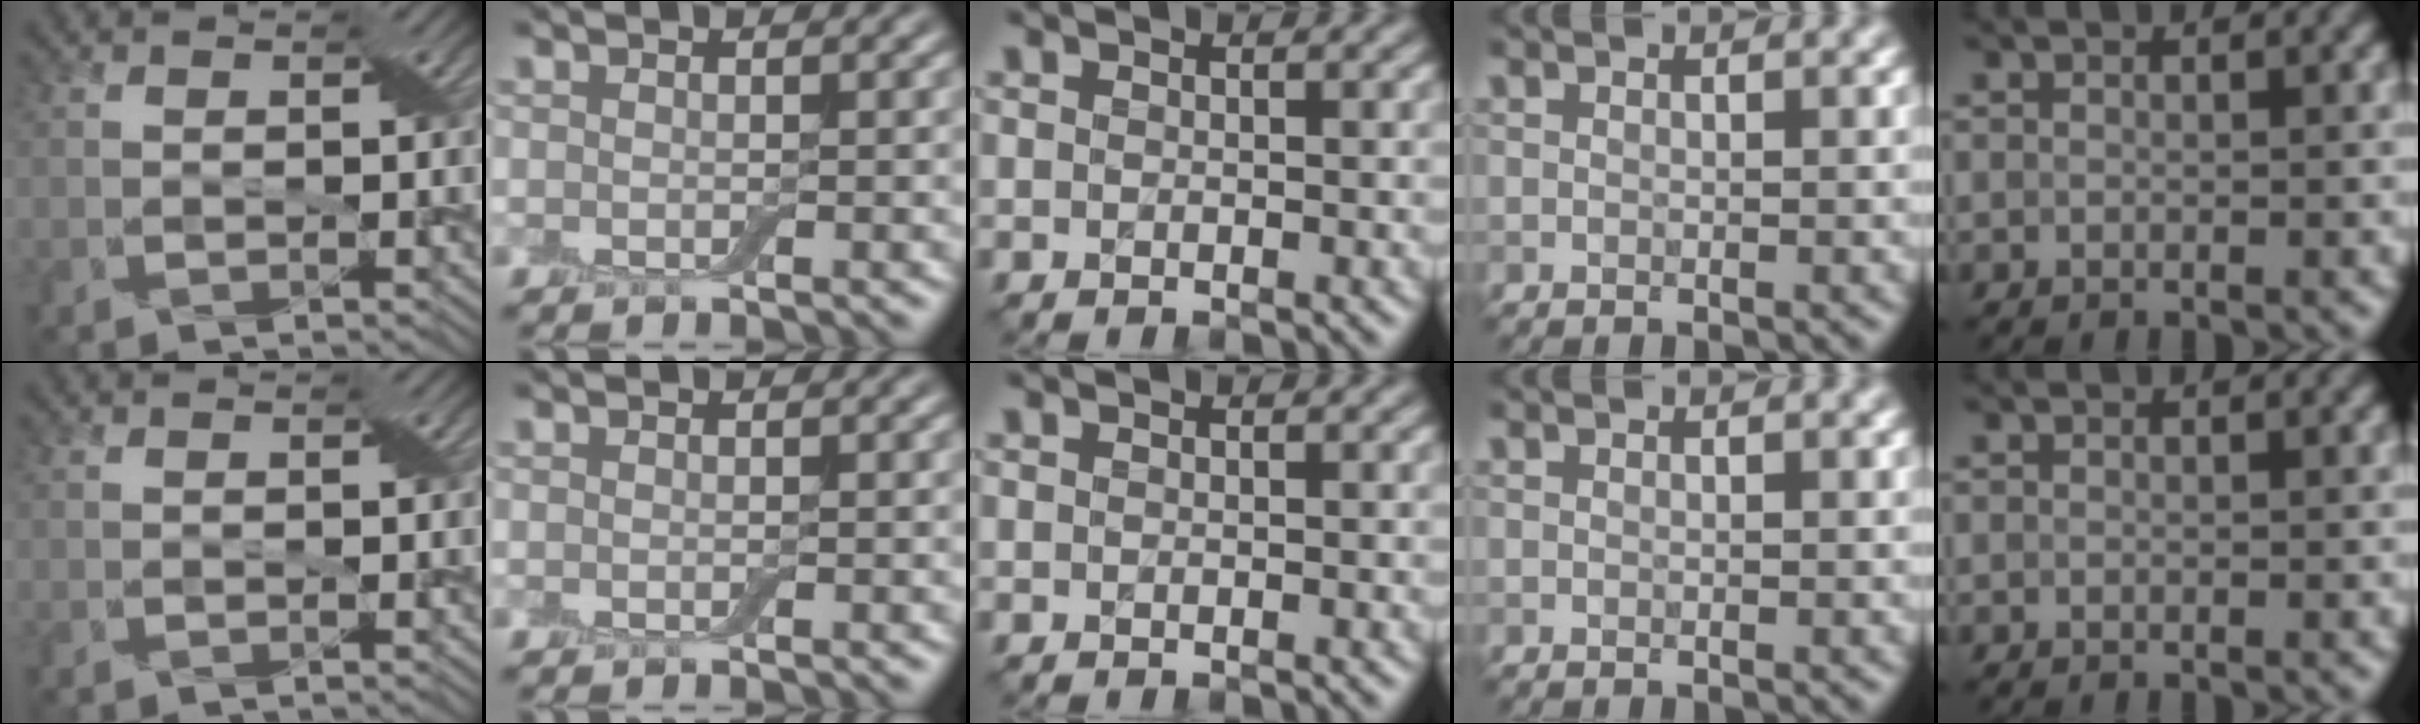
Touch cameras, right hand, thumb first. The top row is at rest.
{}